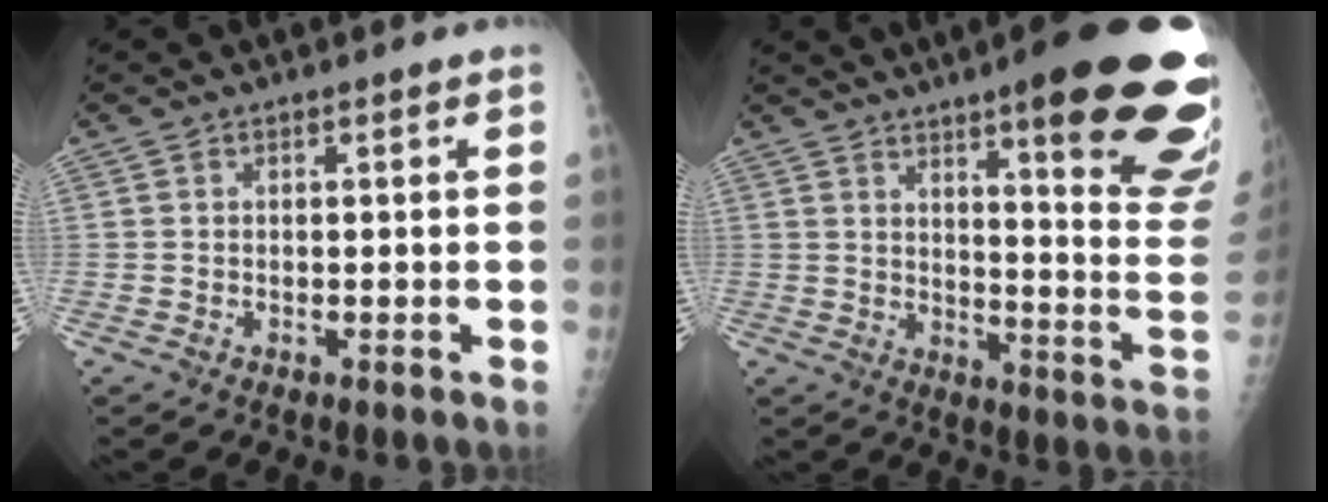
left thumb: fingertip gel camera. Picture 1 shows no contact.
{"total": 26.1, "force": [15.8, 4.5, 20.3], "torque": [-0.204, -0.068, 0.207]}